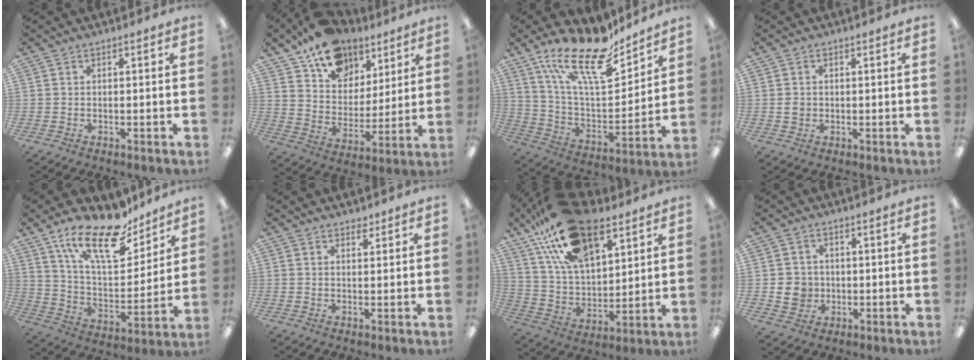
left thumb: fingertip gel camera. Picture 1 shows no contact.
{"total": 15.2, "force": [10.8, 9.5, 5.0], "torque": [-0.091, -0.067, 0.202]}
{"total": 21.7, "force": [16.1, 7.3, 12.7], "torque": [-0.230, -0.101, 0.281]}
{"total": 1.7, "force": [0.0, 1.5, 0.8], "torque": [-0.009, 0.000, -0.003]}
{"total": 21.2, "force": [14.8, 8.3, 12.7], "torque": [-0.222, -0.085, 0.259]}
{"total": 1.7, "force": [1.4, 0.8, 0.5], "torque": [0.006, -0.006, 0.023]}
{"total": 22.9, "force": [13.7, 11.7, 14.2], "torque": [-0.276, -0.056, 0.248]}
{"total": 5.5, "force": [-0.6, 5.2, 1.6], "torque": [-0.025, 0.006, -0.010]}